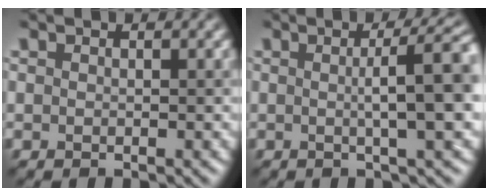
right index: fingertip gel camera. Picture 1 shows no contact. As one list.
[{"total": 6.8, "force": [0.6, 1.3, 6.7], "torque": [-0.077, 0.015, 0.013]}]